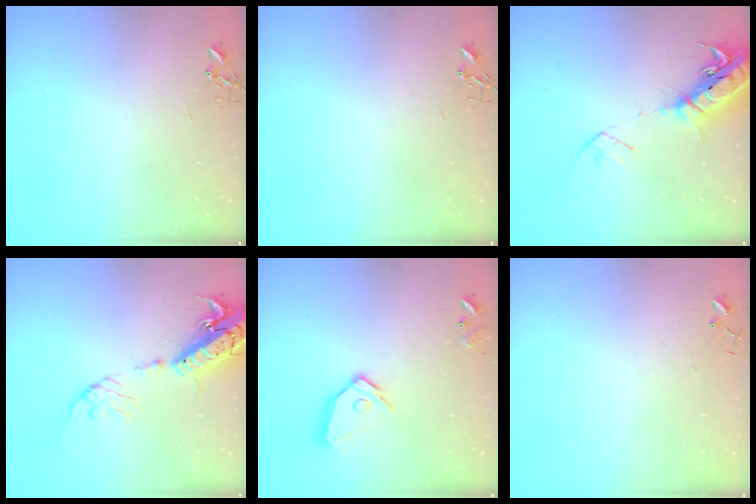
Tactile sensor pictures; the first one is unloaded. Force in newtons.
{"total": 0.0}
{"total": 18.4, "press": 17.9, "slide": 4.4}
{"total": 18.1, "press": 17.7, "slide": 3.8}
{"total": 12.1, "press": 12.0, "slide": 1.5}
{"total": 3.8, "press": 3.8, "slide": 0.3}